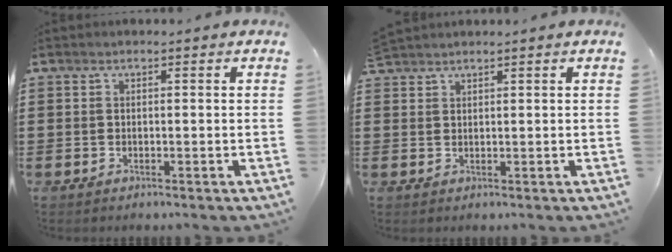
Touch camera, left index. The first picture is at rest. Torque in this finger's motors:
{"motor_torque": [-1.85, 0.28, -0.76, -0.21]}